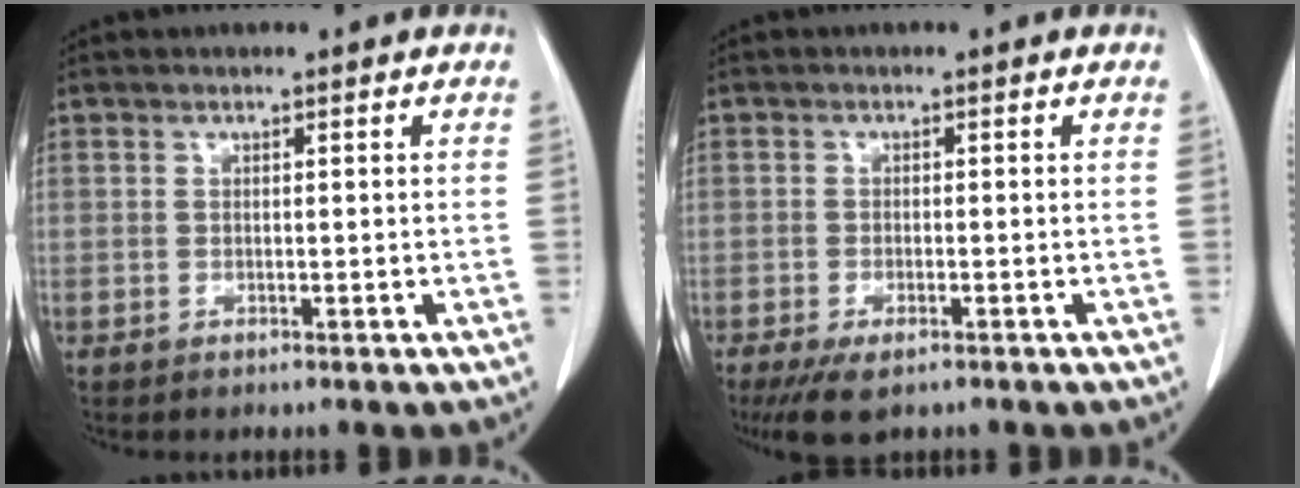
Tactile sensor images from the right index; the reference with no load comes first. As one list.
[{"total": 5.0, "force": [-3.4, 1.5, 3.3], "torque": [-0.057, -0.011, -0.053]}]